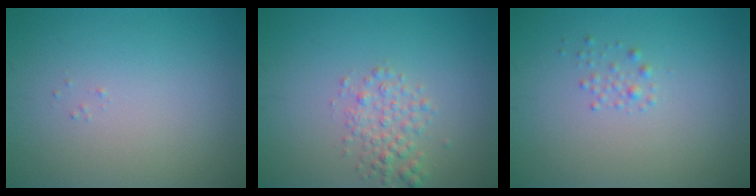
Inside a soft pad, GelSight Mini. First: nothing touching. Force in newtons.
{"total": 2.2, "press": 2.2, "slide": 0.1}
{"total": 0.9, "press": 0.9, "slide": 0.0}